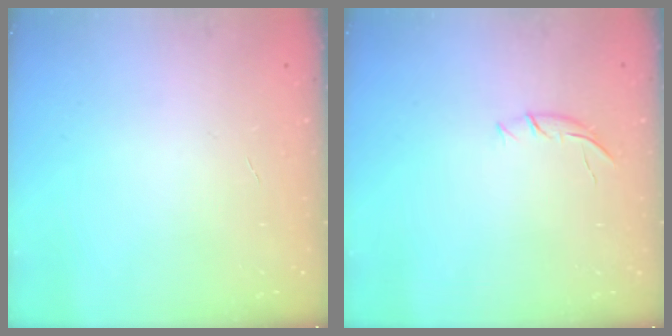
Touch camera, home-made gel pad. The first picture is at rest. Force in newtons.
{"total": 6.3, "press": 6.2, "slide": 1.0}